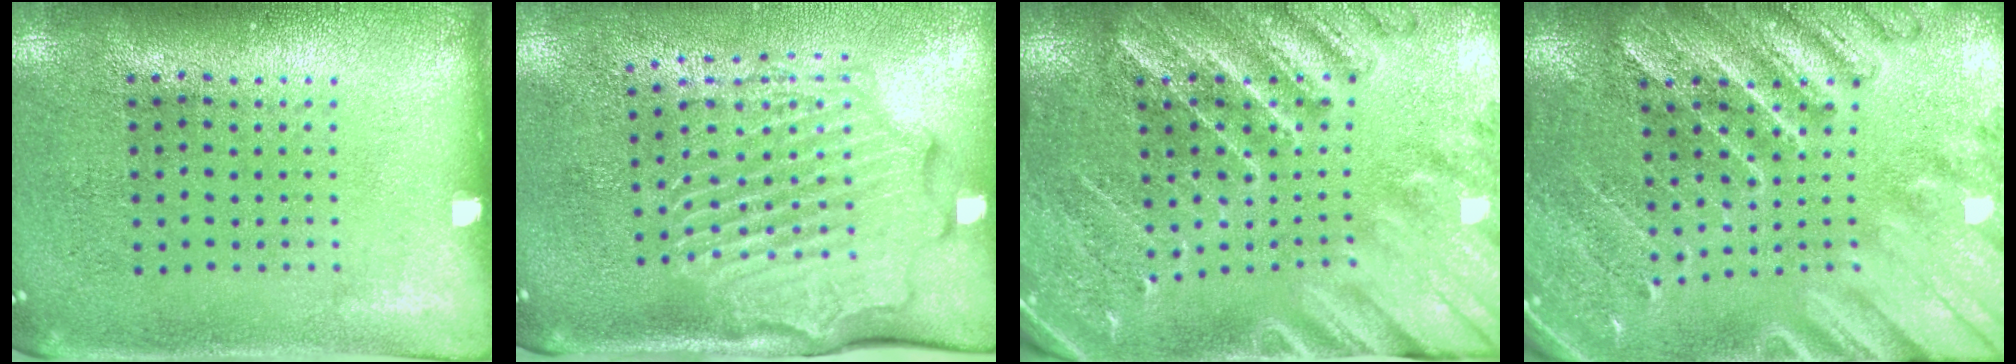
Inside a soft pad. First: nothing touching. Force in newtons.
{"total": 2.6, "press": 2.2, "slide": 1.4}
{"total": 3.2, "press": 3.0, "slide": 1.1}
{"total": 3.2, "press": 2.9, "slide": 1.2}